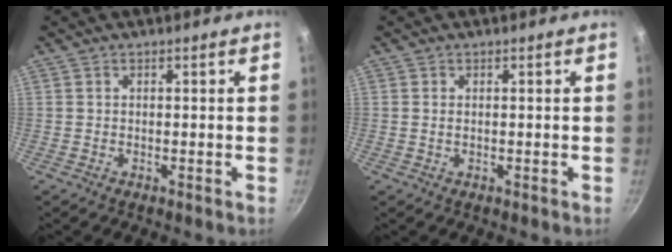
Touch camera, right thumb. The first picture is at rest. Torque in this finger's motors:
{"motor_torque": [-0.37, 0.00, -0.13, -0.05, -0.04]}